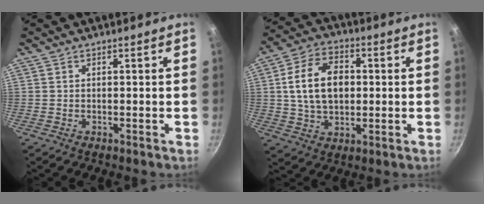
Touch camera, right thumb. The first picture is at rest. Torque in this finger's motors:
{"motor_torque": [0.19, 1.60, 1.06, -0.06, 0.33]}